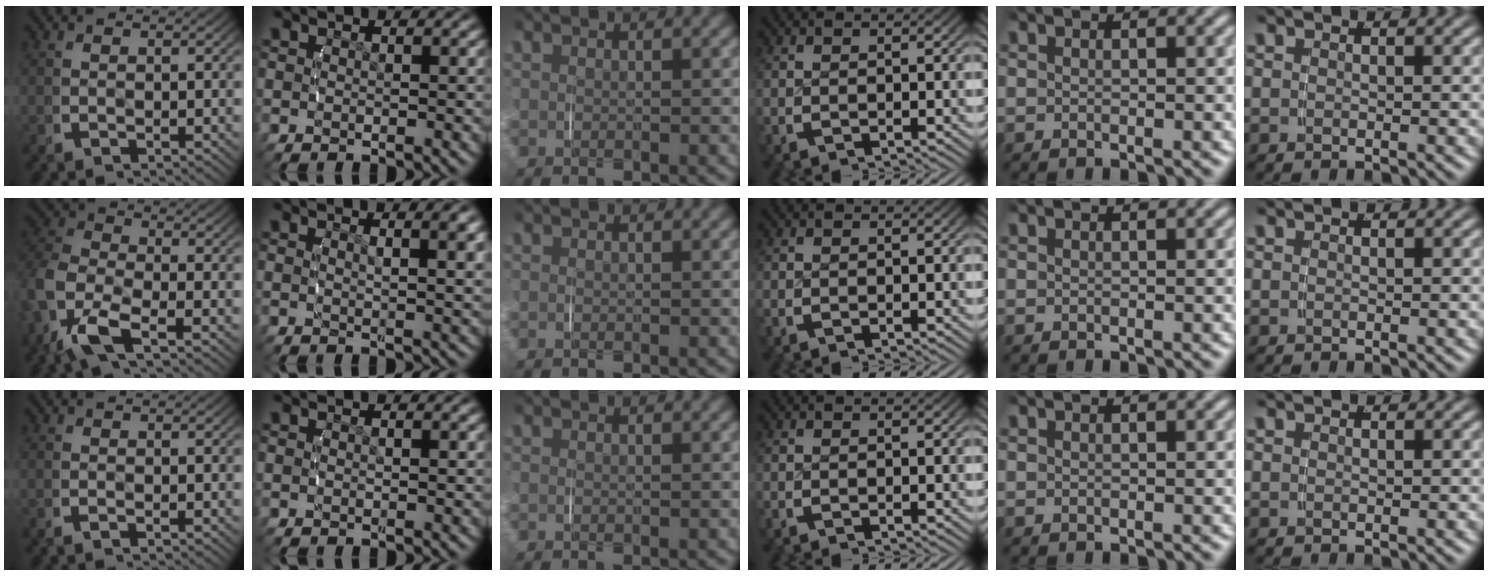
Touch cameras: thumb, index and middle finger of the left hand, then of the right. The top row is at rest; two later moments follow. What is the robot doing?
{"motion": "lift_and_place", "object": "ethernet cable"}